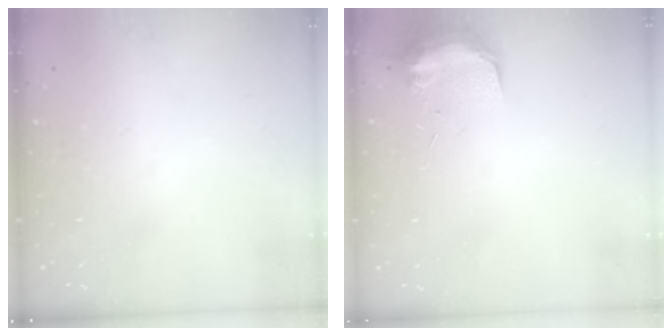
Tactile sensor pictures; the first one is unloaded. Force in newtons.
{"total": 9.8, "press": 9.7, "slide": 0.7}